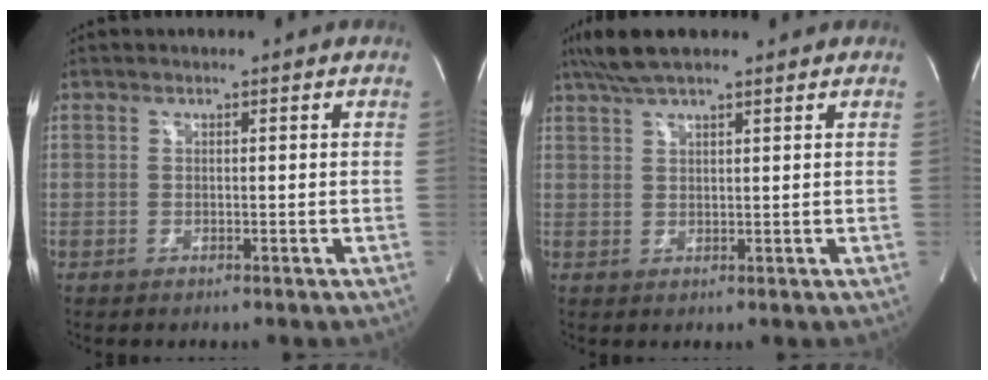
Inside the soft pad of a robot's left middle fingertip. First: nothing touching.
{"total": 6.9, "force": [5.5, 1.1, 4.1], "torque": [-0.081, 0.034, 0.097]}